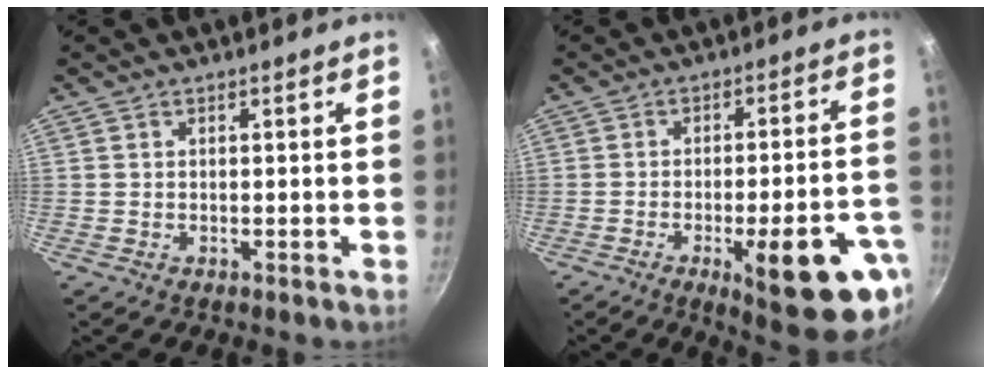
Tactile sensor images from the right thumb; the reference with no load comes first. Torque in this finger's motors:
{"motor_torque": [2.25, 1.75, 1.49, -0.67, 0.36]}